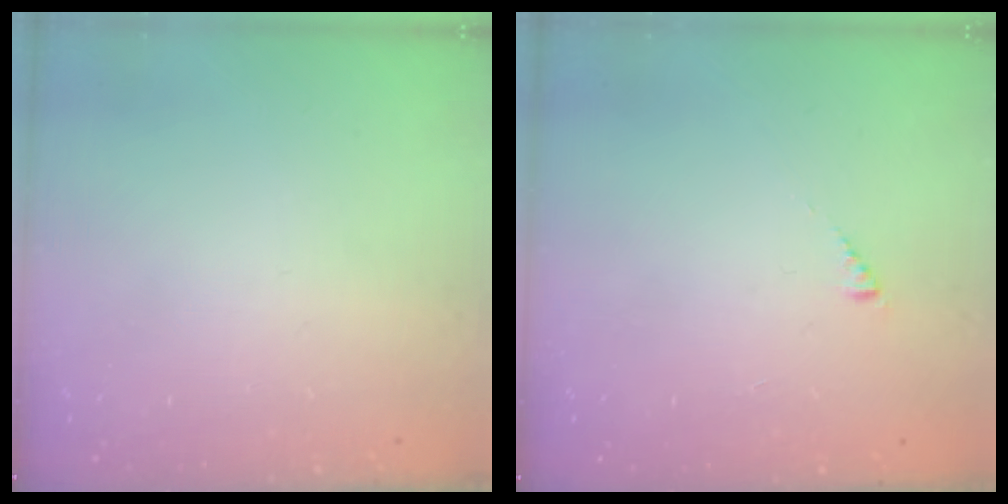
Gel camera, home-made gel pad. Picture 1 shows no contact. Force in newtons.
{"total": 2.0, "press": 2.0, "slide": 0.3}